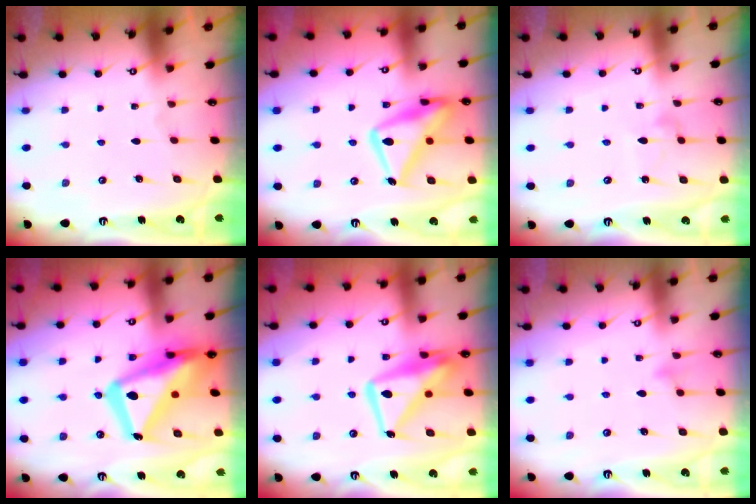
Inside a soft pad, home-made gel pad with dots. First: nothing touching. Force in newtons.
{"total": 18.3, "press": 18.2, "slide": 1.5}
{"total": 6.6, "press": 6.6, "slide": 0.4}
{"total": 22.5, "press": 22.4, "slide": 2.1}
{"total": 14.8, "press": 14.7, "slide": 1.2}
{"total": 7.1, "press": 7.1, "slide": 0.5}